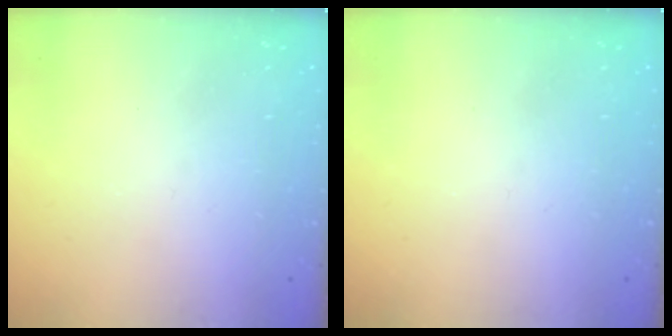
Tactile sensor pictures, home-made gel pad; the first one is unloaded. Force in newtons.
{"total": 0.0}